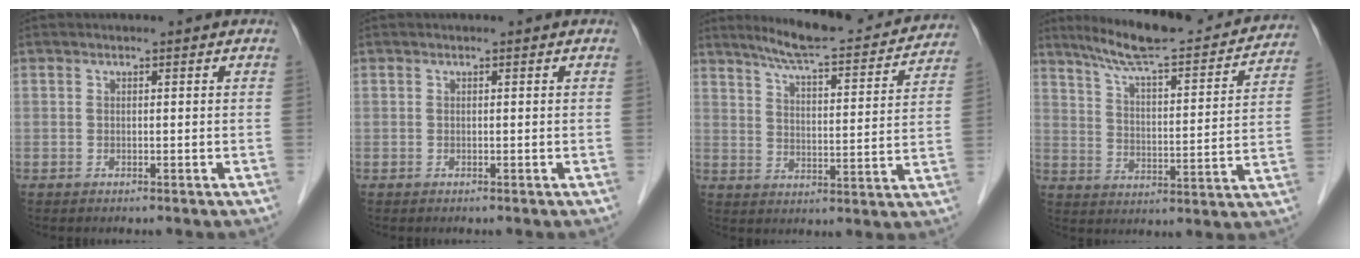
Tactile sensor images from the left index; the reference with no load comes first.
{"total": 0.0}
{"total": 17.8, "force": [16.3, 2.0, 7.0], "torque": [-0.103, -0.010, 0.218]}
{"total": 20.9, "force": [18.7, 2.4, 9.0], "torque": [-0.136, -0.005, 0.258]}